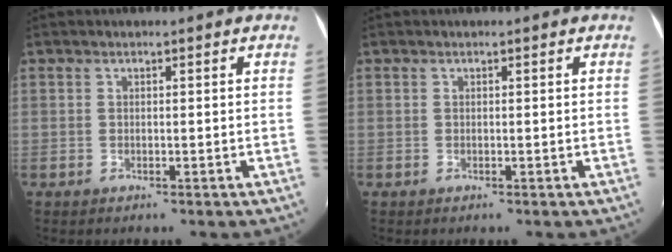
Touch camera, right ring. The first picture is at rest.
{"total": 0.0}